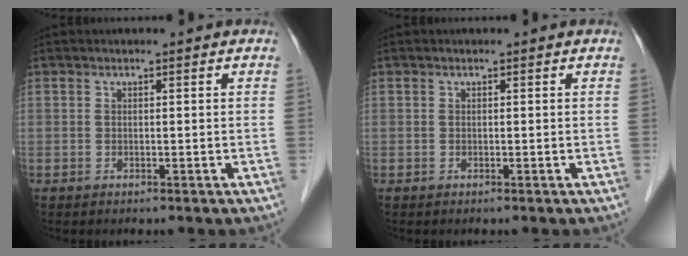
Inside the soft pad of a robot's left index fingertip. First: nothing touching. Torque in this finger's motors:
{"motor_torque": [0.00, 0.00, 0.00, 0.00]}